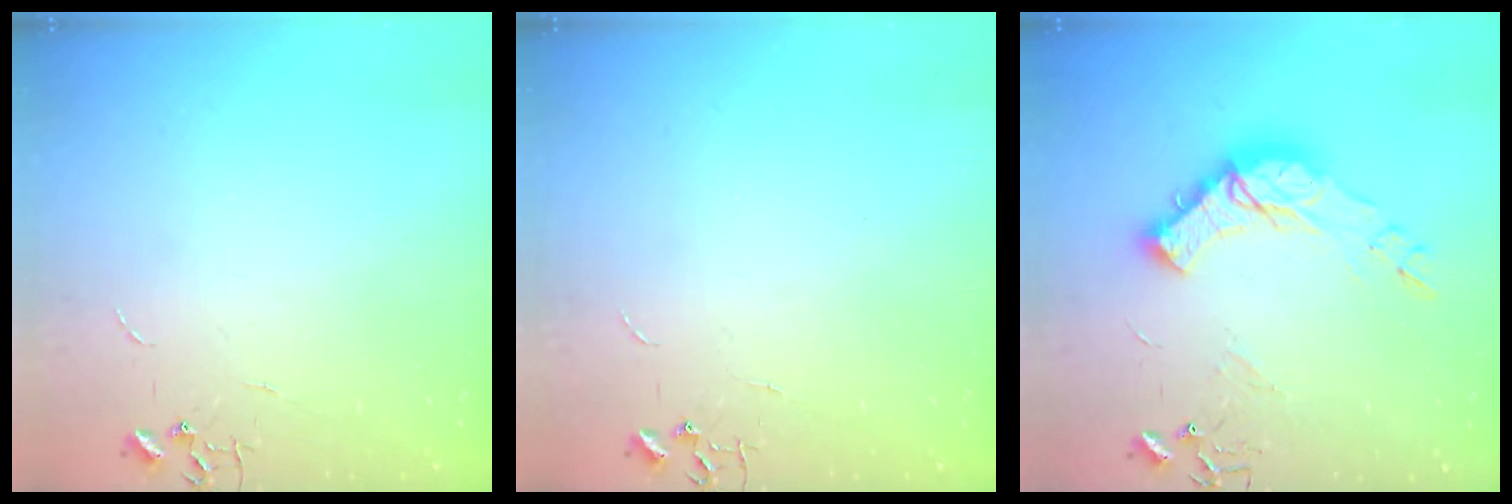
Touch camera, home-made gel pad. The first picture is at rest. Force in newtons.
{"total": 0.0}
{"total": 16.5, "press": 16.5, "slide": 1.5}